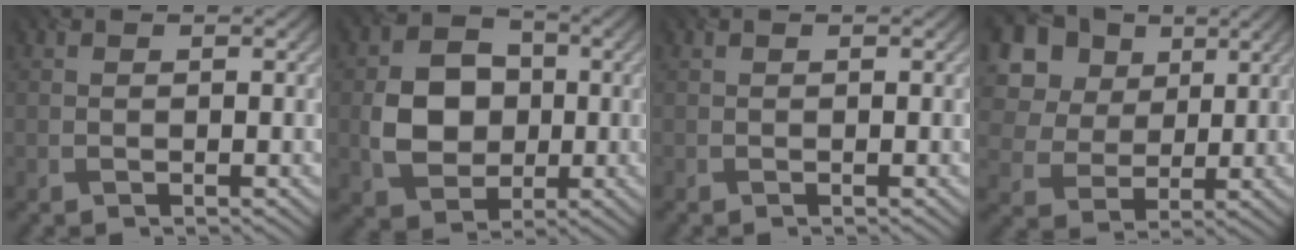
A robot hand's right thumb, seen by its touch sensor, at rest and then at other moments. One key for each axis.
{"total": 8.3, "fx": -0.5, "fy": 6.7, "fz": 4.8, "tx": -0.101, "ty": 0.001, "tz": -0.017}
{"total": 0.0}
{"total": 14.9, "fx": 6.9, "fy": 11.4, "fz": 6.7, "tx": -0.216, "ty": 0.026, "tz": 0.162}